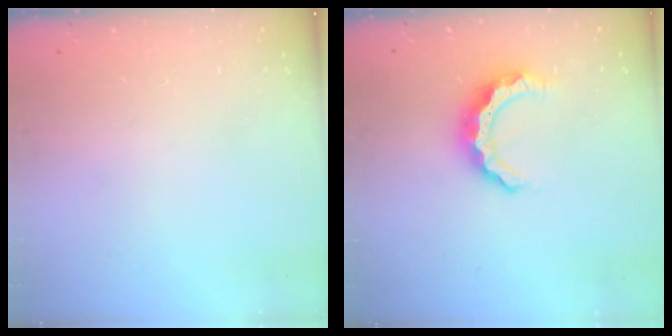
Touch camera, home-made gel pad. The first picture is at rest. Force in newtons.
{"total": 8.4, "press": 8.3, "slide": 0.8}